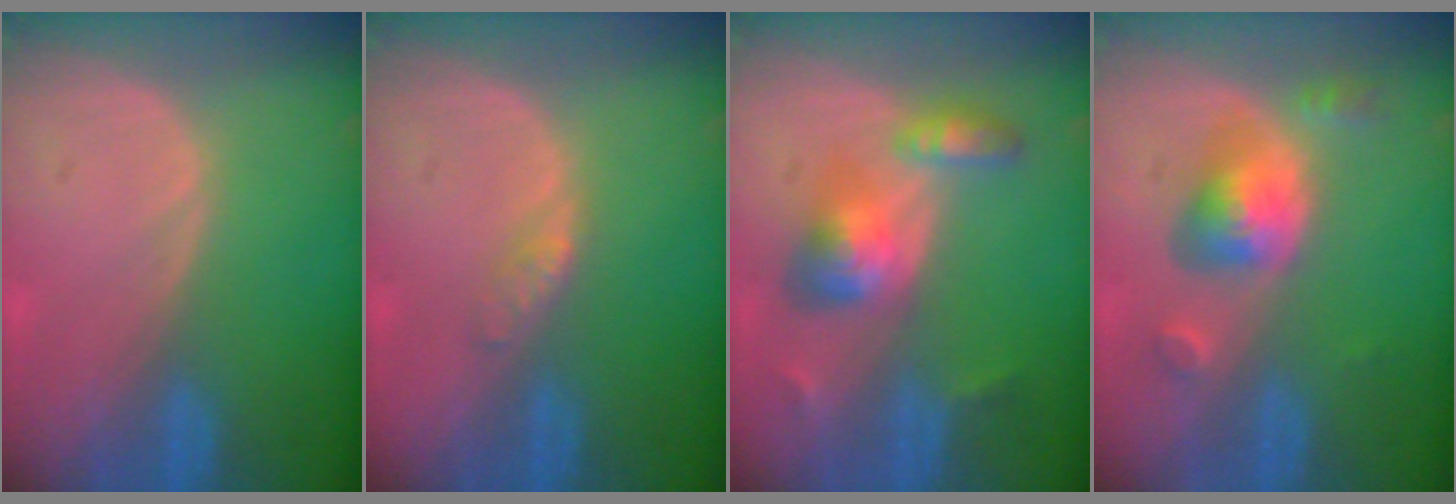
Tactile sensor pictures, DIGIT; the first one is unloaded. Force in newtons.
{"total": 1.7, "press": 1.7, "slide": 0.2}
{"total": 6.0, "press": 6.0, "slide": 0.8}
{"total": 6.0, "press": 5.5, "slide": 2.4}